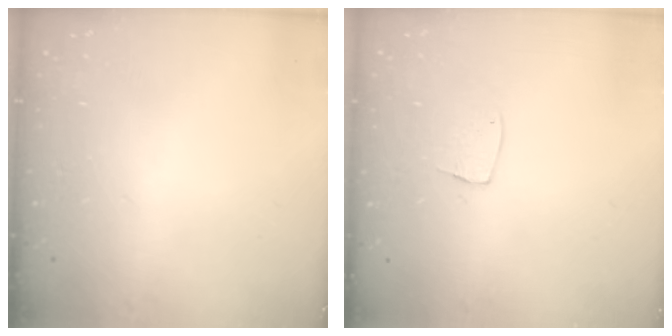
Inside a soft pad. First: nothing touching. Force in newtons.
{"total": 5.2, "press": 5.2, "slide": 0.3}